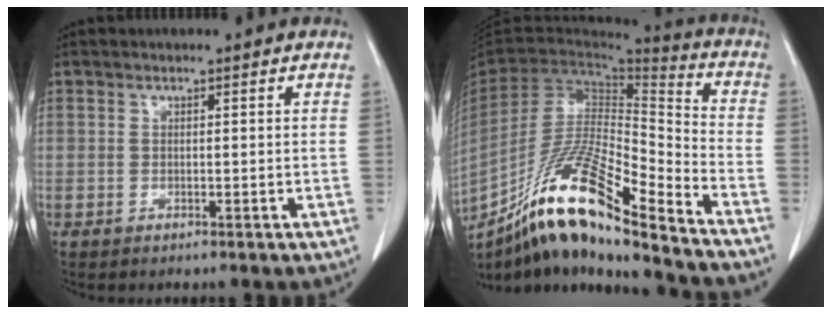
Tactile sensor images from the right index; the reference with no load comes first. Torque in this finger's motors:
{"motor_torque": [1.03, -1.02, 0.48, 0.21]}